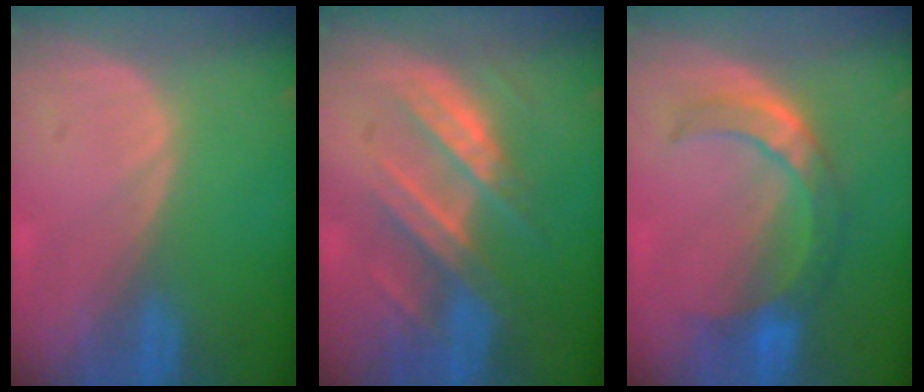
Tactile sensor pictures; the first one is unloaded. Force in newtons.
{"total": 8.4, "press": 7.7, "slide": 3.5}
{"total": 7.0, "press": 6.8, "slide": 1.4}